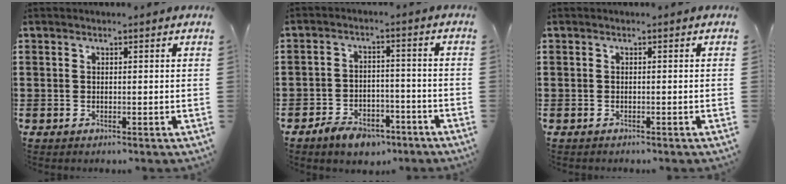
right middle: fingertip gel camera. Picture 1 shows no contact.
{"total": 4.7, "force": [-3.9, 2.0, 1.7], "torque": [-0.035, 0.012, -0.075]}
{"total": 0.0}